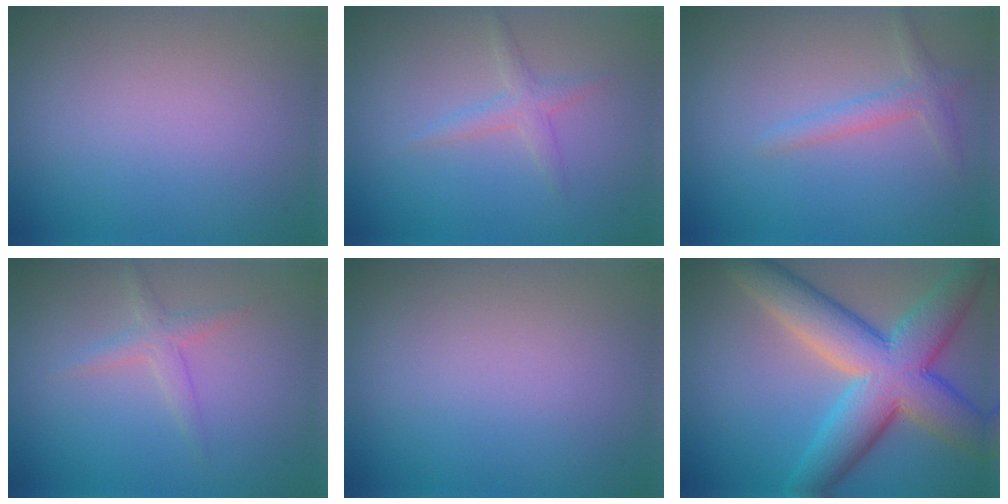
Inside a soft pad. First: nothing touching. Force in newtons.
{"total": 1.6, "press": 1.6, "slide": 0.1}
{"total": 1.7, "press": 1.7, "slide": 0.1}
{"total": 1.6, "press": 1.6, "slide": 0.1}
{"total": 0.0}
{"total": 10.4, "press": 10.4, "slide": 0.7}